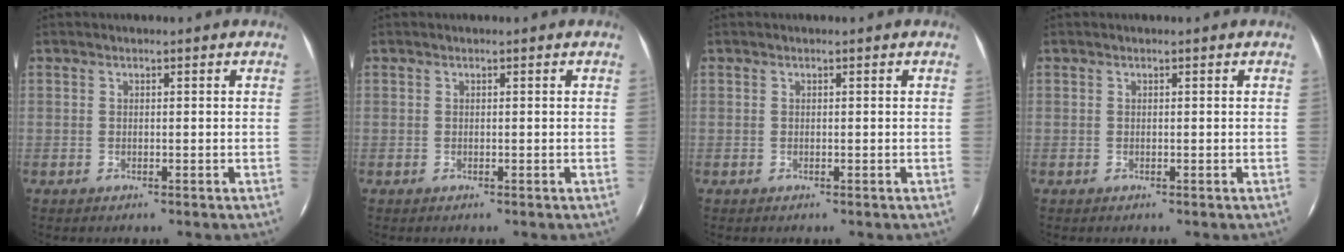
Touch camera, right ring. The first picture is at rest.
{"total": 0.0}
{"total": 0.0}
{"total": 0.0}